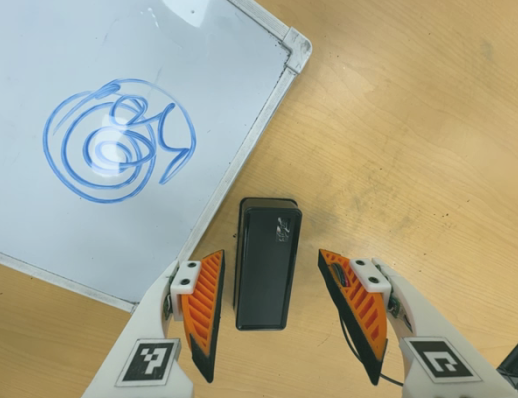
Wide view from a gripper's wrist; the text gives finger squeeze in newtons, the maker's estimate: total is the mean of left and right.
{"total": 0.0}